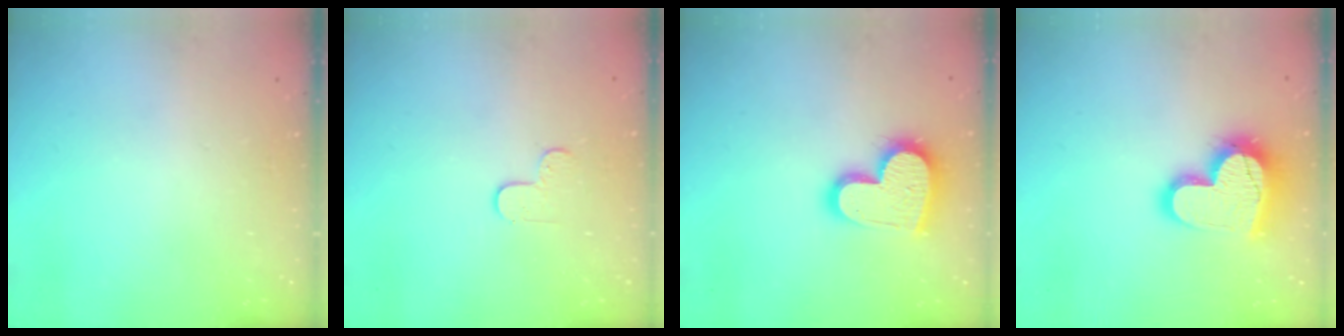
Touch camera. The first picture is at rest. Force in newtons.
{"total": 3.6, "press": 3.6, "slide": 0.4}
{"total": 17.9, "press": 17.9, "slide": 1.4}
{"total": 18.6, "press": 18.5, "slide": 1.5}